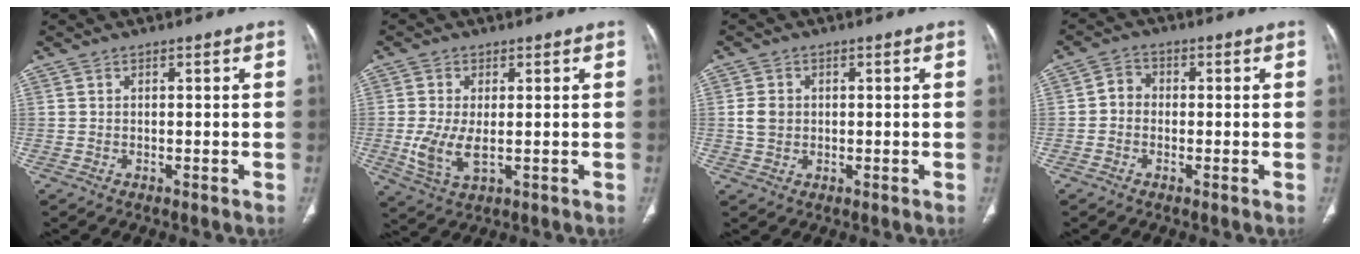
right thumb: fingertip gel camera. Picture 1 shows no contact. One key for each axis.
{"total": 7.1, "fx": -0.6, "fy": 3.5, "fz": 6.1, "tx": -0.132, "ty": -0.009, "tz": -0.004}
{"total": 3.3, "fx": 0.2, "fy": 2.8, "fz": 1.8, "tx": -0.027, "ty": 0.005, "tz": 0.005}
{"total": 3.1, "fx": -0.5, "fy": 2.7, "fz": 1.4, "tx": -0.007, "ty": 0.012, "tz": -0.018}